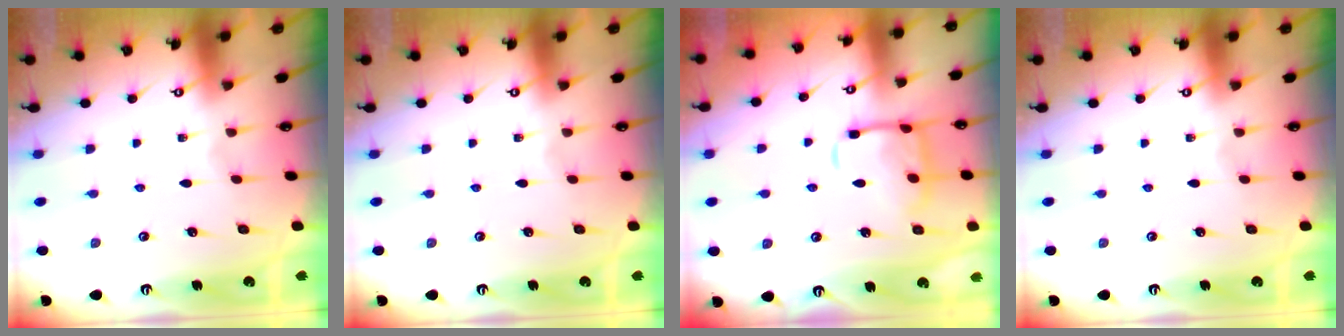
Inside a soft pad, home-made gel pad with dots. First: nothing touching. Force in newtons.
{"total": 0.0}
{"total": 11.6, "press": 11.5, "slide": 0.5}
{"total": 0.0}